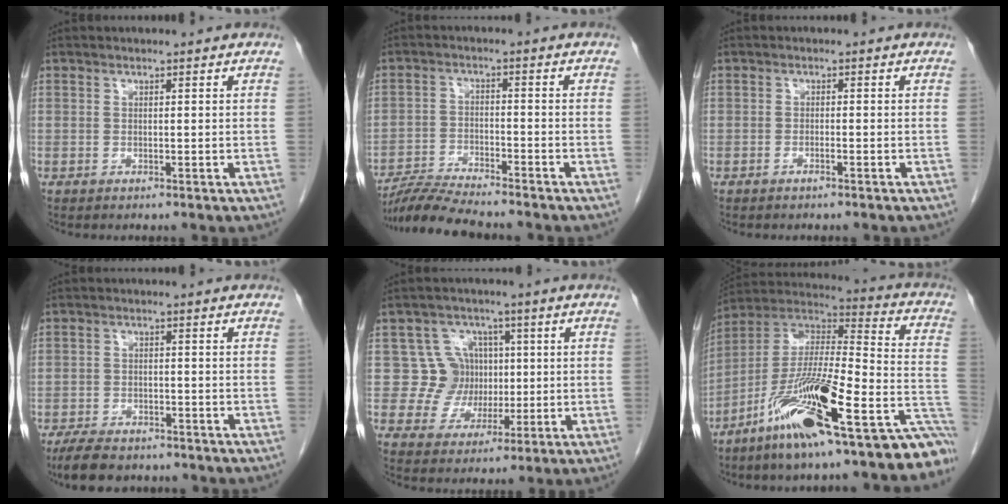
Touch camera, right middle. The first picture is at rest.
{"total": 7.8, "force": [-7.4, -0.5, 2.5], "torque": [-0.046, -0.016, -0.133]}
{"total": 1.1, "force": [-0.8, 0.0, 0.8], "torque": [-0.019, 0.000, -0.012]}
{"total": 7.5, "force": [-6.4, 2.4, 3.1], "torque": [-0.057, -0.011, -0.101]}
{"total": 6.4, "force": [0.9, 6.4, 0.3], "torque": [0.010, 0.025, 0.017]}
{"total": 25.2, "force": [-17.0, 3.6, 18.3], "torque": [-0.218, 0.042, -0.278]}